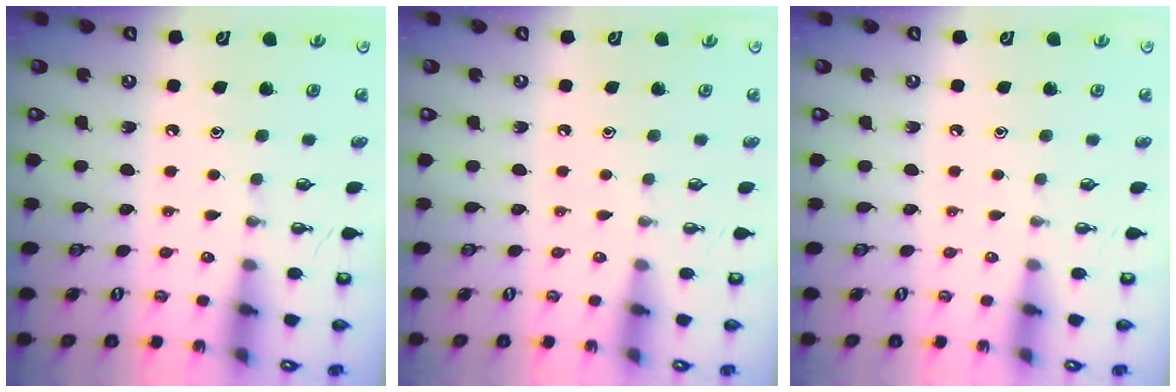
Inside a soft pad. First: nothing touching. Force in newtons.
{"total": 0.0}
{"total": 0.0}